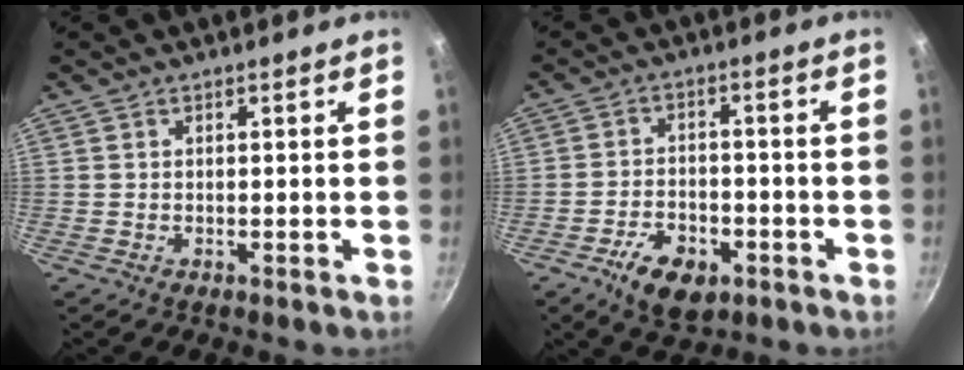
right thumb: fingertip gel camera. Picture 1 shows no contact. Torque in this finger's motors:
{"motor_torque": [0.89, 1.19, 0.78, -0.37, 0.01]}